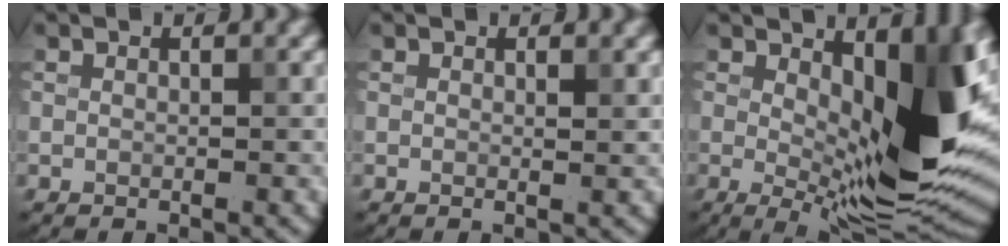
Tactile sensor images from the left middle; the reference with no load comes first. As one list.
[{"total": 0.5, "force": [0.4, 0.0, 0.4], "torque": [-0.004, 0.000, 0.004]}, {"total": 12.1, "force": [1.9, 4.0, 11.3], "torque": [-0.153, -0.018, 0.032]}]